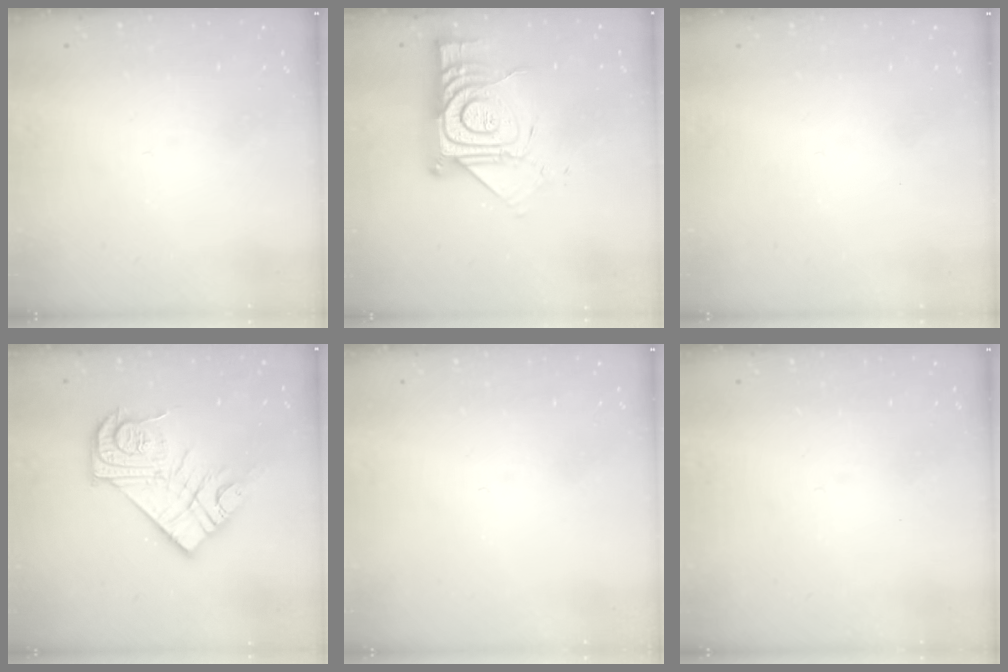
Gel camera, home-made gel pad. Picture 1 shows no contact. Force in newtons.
{"total": 16.3, "press": 16.2, "slide": 1.5}
{"total": 1.5, "press": 1.5, "slide": 0.1}
{"total": 16.9, "press": 16.9, "slide": 1.5}
{"total": 0.0}
{"total": 0.0}